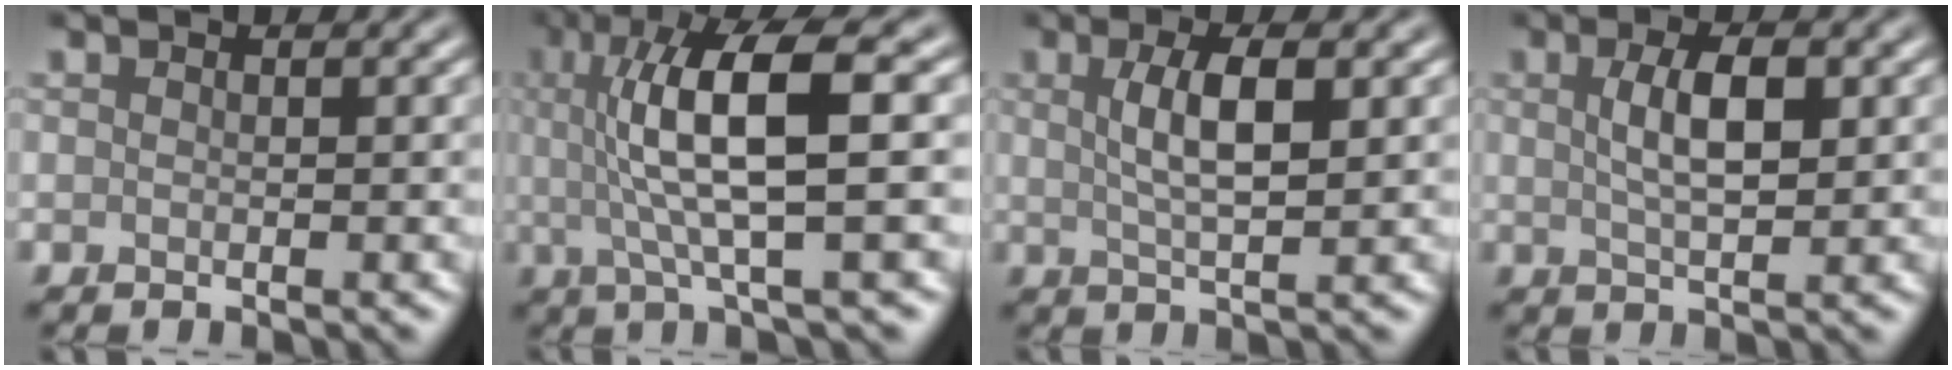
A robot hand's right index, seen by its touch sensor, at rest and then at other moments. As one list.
[{"total": 8.4, "force": [1.2, 1.9, 8.1], "torque": [-0.141, 0.002, 0.024]}, {"total": 4.1, "force": [1.0, 1.0, 3.8], "torque": [-0.072, 0.002, 0.020]}, {"total": 3.7, "force": [0.9, 1.2, 3.4], "torque": [-0.068, 0.002, 0.018]}]